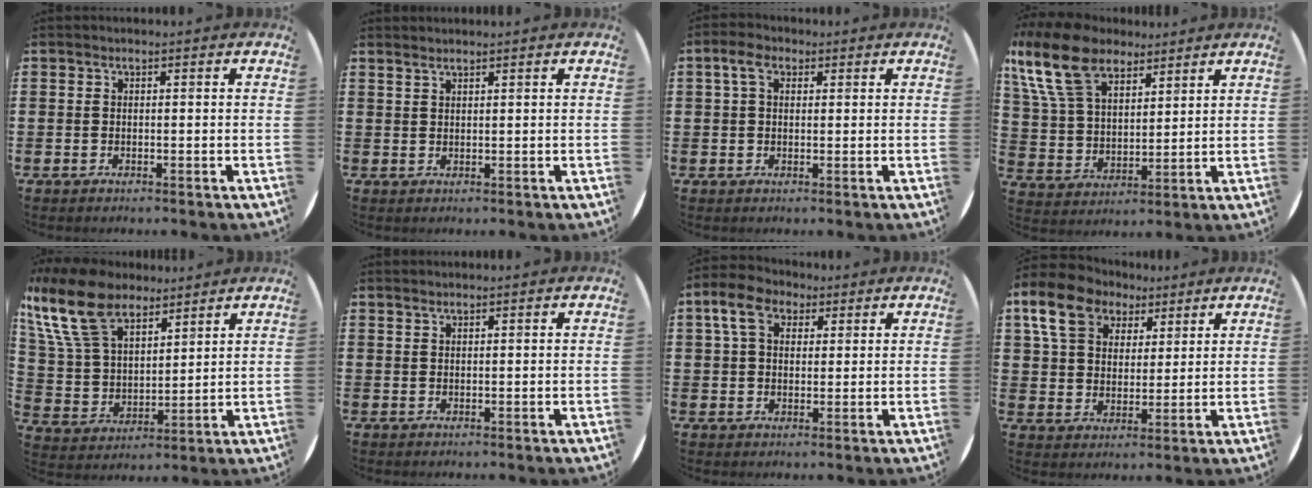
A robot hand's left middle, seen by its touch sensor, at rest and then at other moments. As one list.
[{"total": 1.0, "force": [0.9, 0.0, -0.1], "torque": [0.000, 0.001, 0.019]}, {"total": 3.2, "force": [1.7, 1.9, 1.9], "torque": [-0.034, 0.008, 0.029]}, {"total": 12.9, "force": [9.1, 6.2, 6.8], "torque": [-0.168, -0.006, 0.172]}, {"total": 13.9, "force": [10.0, 6.3, 7.3], "torque": [-0.187, -0.022, 0.187]}, {"total": 0.7, "force": [0.7, -0.1, -0.1], "torque": [0.001, 0.002, 0.014]}, {"total": 5.8, "force": [3.4, 3.9, 2.7], "torque": [-0.062, 0.014, 0.061]}, {"total": 9.3, "force": [6.3, 5.9, 3.4], "torque": [-0.083, 0.001, 0.115]}]